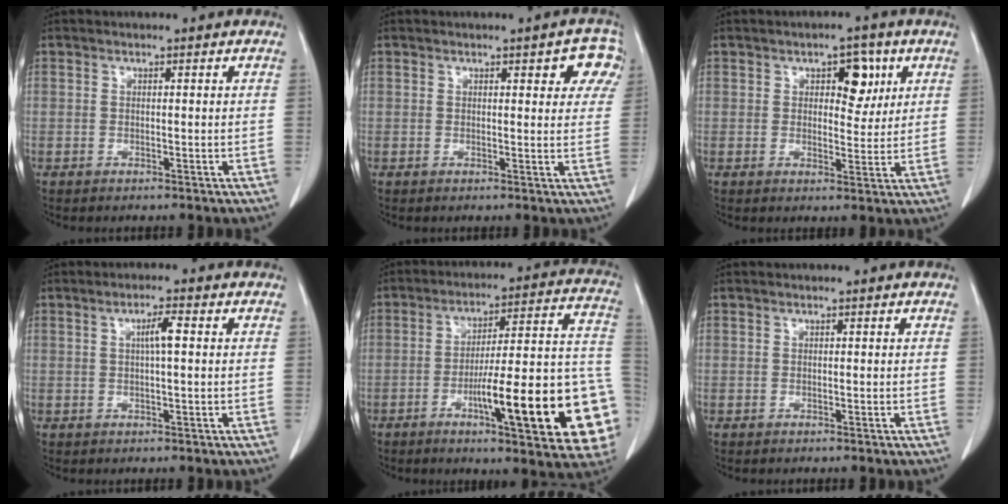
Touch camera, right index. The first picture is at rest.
{"total": 4.9, "force": [2.3, 1.8, 3.9], "torque": [-0.027, 0.007, 0.018]}
{"total": 5.3, "force": [2.2, 2.8, 4.0], "torque": [-0.049, 0.006, 0.030]}
{"total": 2.9, "force": [0.5, 0.1, 2.9], "torque": [-0.051, 0.003, 0.008]}
{"total": 22.9, "force": [-7.3, 2.6, 21.6], "torque": [-0.207, 0.015, -0.097]}
{"total": 0.0}